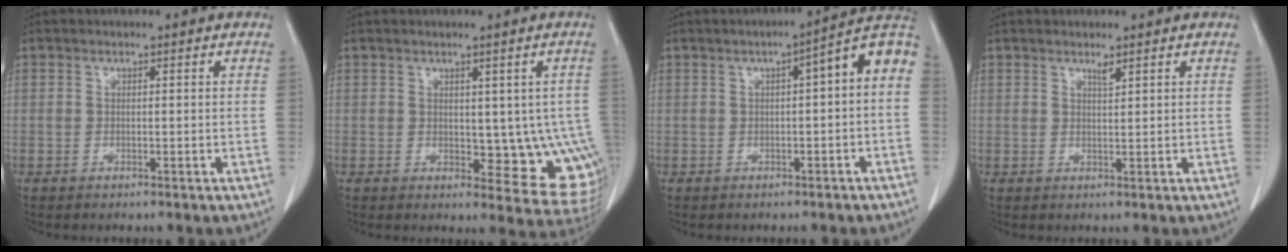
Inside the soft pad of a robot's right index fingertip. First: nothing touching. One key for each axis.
{"total": 8.9, "fx": 0.4, "fy": 4.7, "fz": 7.6, "tx": -0.065, "ty": -0.007, "tz": 0.014}
{"total": 7.2, "fx": 0.6, "fy": 1.1, "fz": 7.1, "tx": -0.092, "ty": 0.029, "tz": 0.000}
{"total": 1.1, "fx": 0.9, "fy": 0.0, "fz": 0.7, "tx": -0.013, "ty": -0.006, "tz": 0.017}